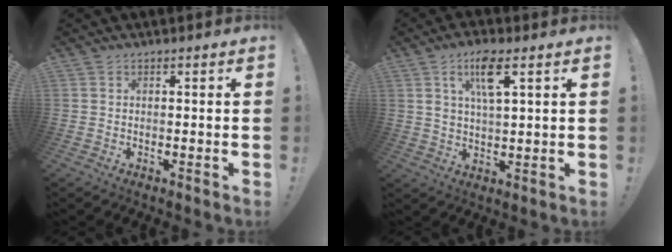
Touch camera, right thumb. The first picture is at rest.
{"total": 8.4, "force": [4.5, 2.6, 6.6], "torque": [-0.111, -0.007, 0.075]}